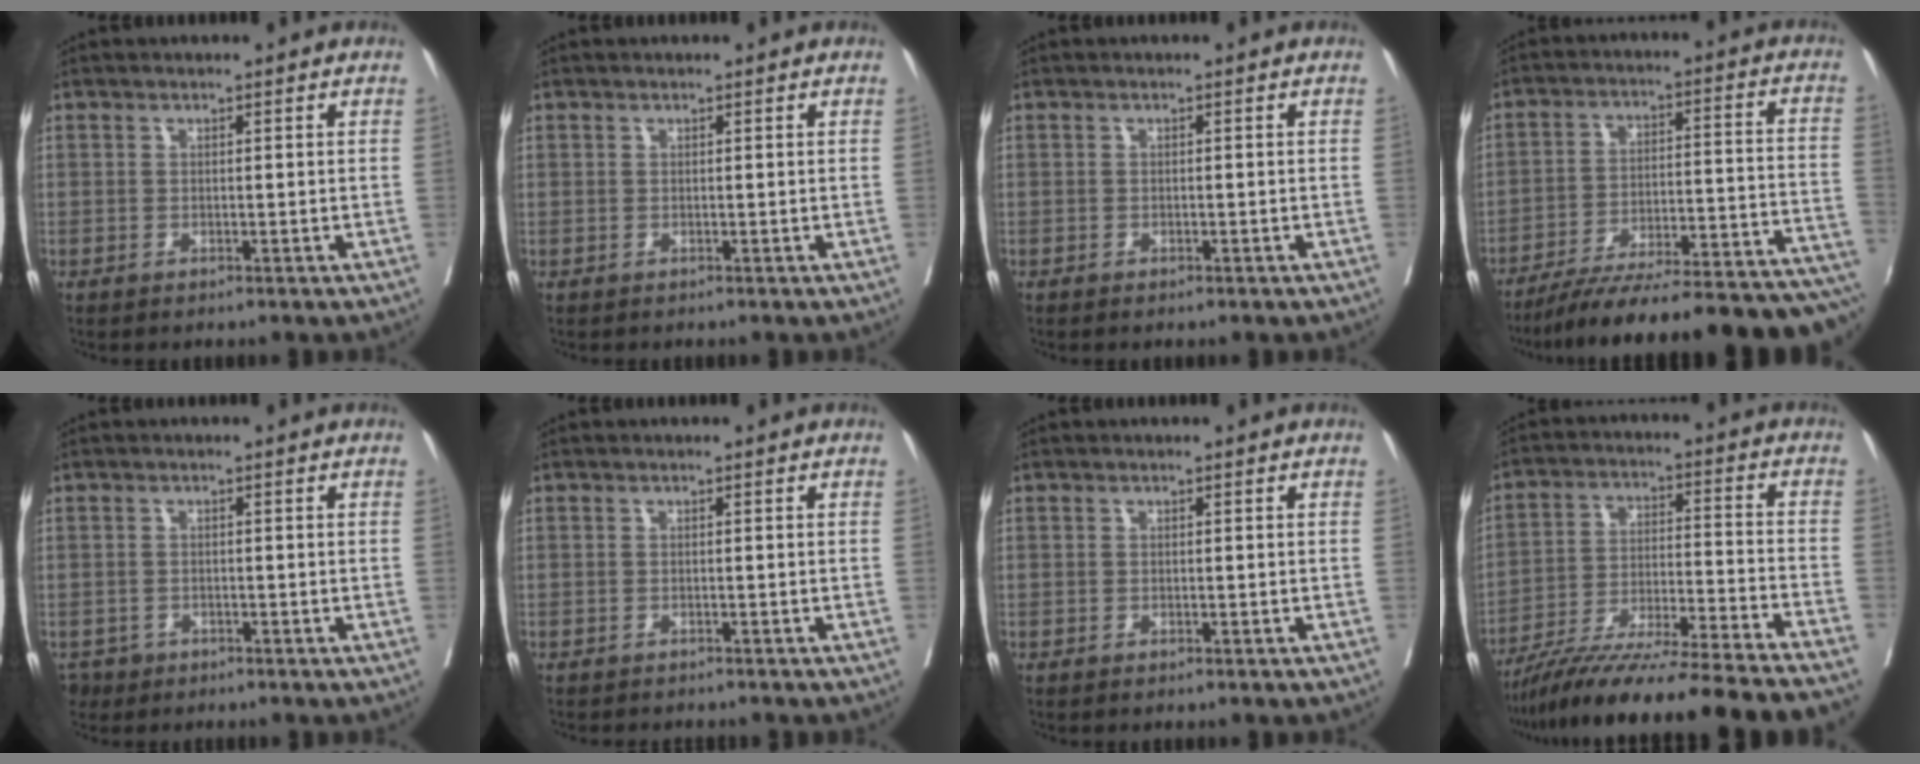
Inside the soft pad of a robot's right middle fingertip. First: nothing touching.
{"total": 0.0}
{"total": 1.1, "force": [-0.7, 0.5, 0.7], "torque": [-0.014, -0.003, -0.006]}
{"total": 28.3, "force": [-25.2, 1.9, 12.7], "torque": [-0.115, -0.007, -0.345]}
{"total": 2.6, "force": [-1.7, 1.9, 0.0], "torque": [0.000, 0.003, -0.030]}
{"total": 4.0, "force": [-3.6, 0.8, 1.6], "torque": [-0.023, -0.007, -0.047]}
{"total": 0.6, "force": [-0.4, 0.1, 0.4], "torque": [-0.012, -0.003, -0.003]}
{"total": 23.8, "force": [-20.7, -1.5, 11.5], "torque": [-0.165, -0.053, -0.328]}